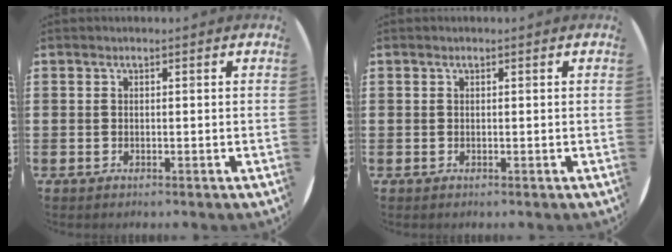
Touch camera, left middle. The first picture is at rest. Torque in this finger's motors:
{"motor_torque": [-0.26, 0.14, -0.01, -0.01]}